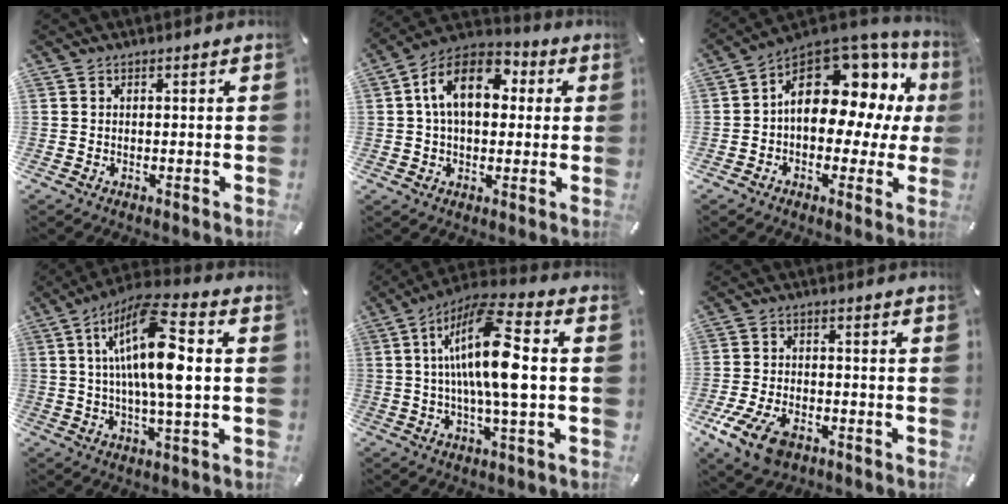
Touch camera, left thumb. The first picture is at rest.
{"total": 13.4, "force": [3.3, 8.9, 9.5], "torque": [-0.176, 0.005, 0.055]}
{"total": 16.5, "force": [5.2, 10.8, 11.2], "torque": [-0.156, -0.040, 0.087]}
{"total": 16.7, "force": [3.0, 4.9, 15.7], "torque": [-0.308, -0.001, 0.042]}
{"total": 16.7, "force": [1.8, 4.3, 16.0], "torque": [-0.318, -0.005, 0.016]}
{"total": 9.7, "force": [-5.2, 5.8, 5.8], "torque": [-0.134, 0.017, -0.096]}